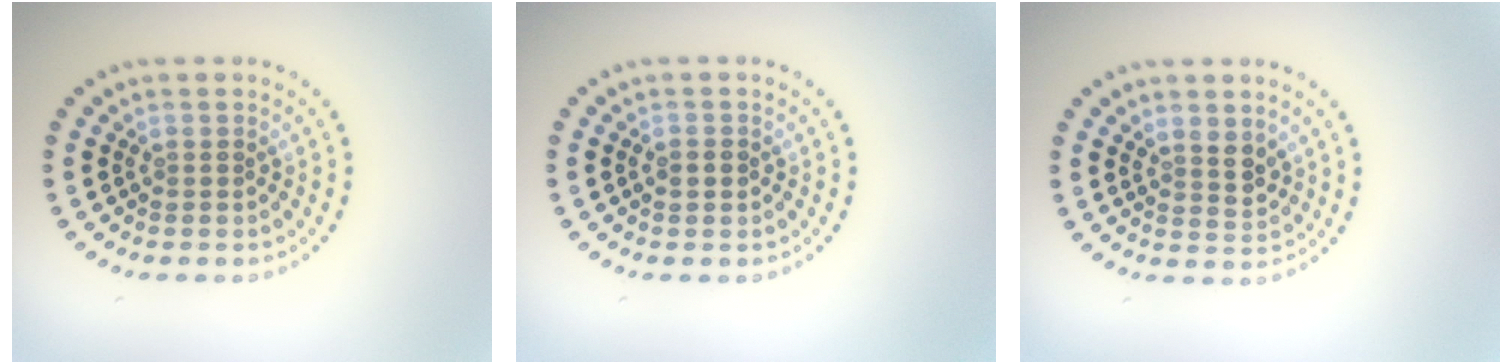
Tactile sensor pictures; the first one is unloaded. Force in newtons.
{"total": 1.4, "press": 1.4, "slide": 0.1}
{"total": 2.0, "press": 1.9, "slide": 0.8}